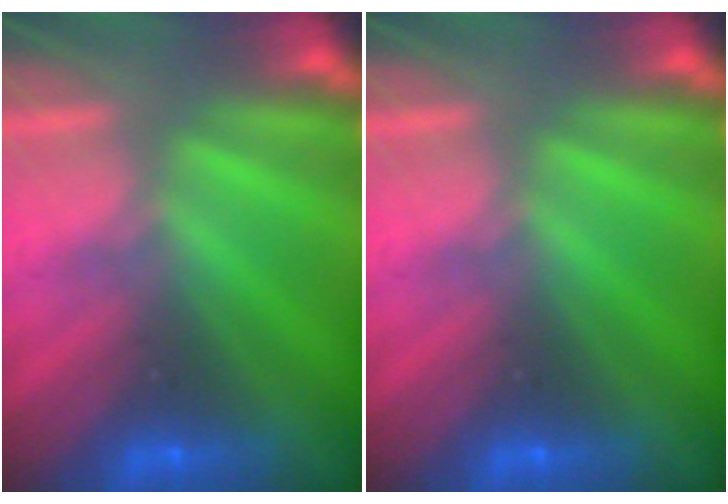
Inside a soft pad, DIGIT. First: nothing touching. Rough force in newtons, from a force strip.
{"total": 0.0}